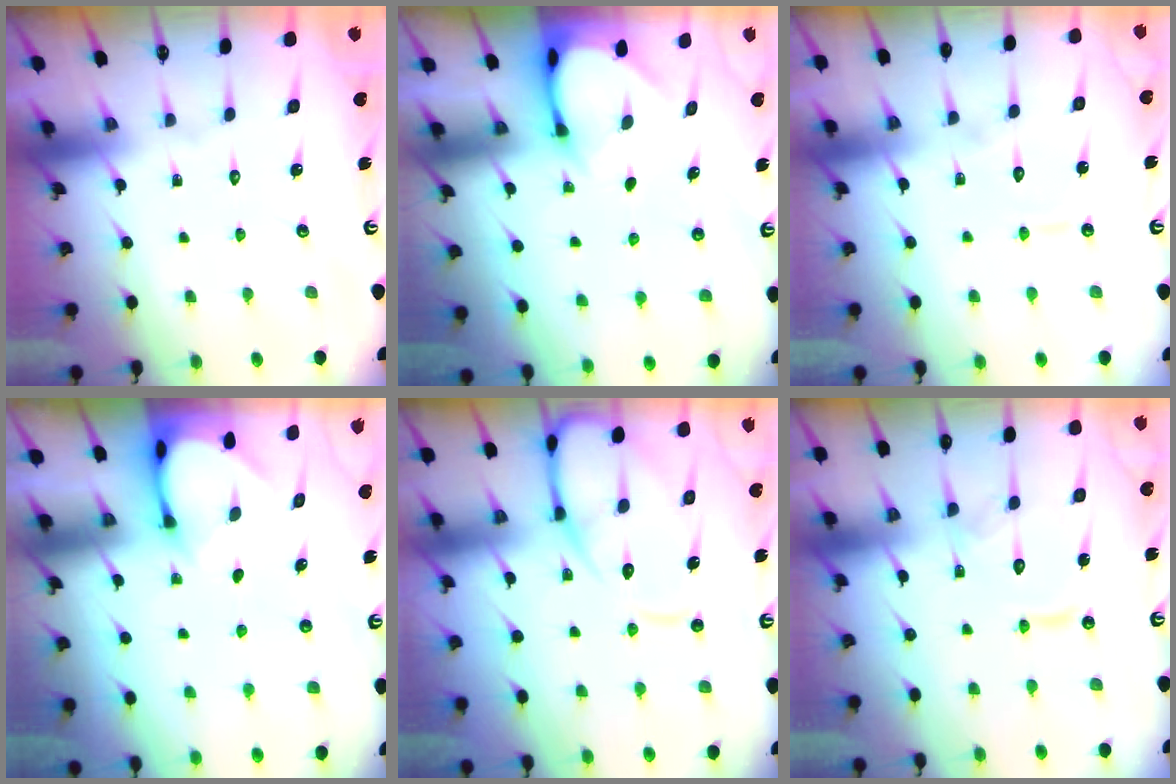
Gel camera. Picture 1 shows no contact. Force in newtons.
{"total": 2.9, "press": 2.8, "slide": 0.3}
{"total": 5.8, "press": 5.8, "slide": 0.2}
{"total": 3.1, "press": 3.1, "slide": 0.2}
{"total": 9.6, "press": 9.6, "slide": 1.0}
{"total": 10.8, "press": 10.7, "slide": 1.1}